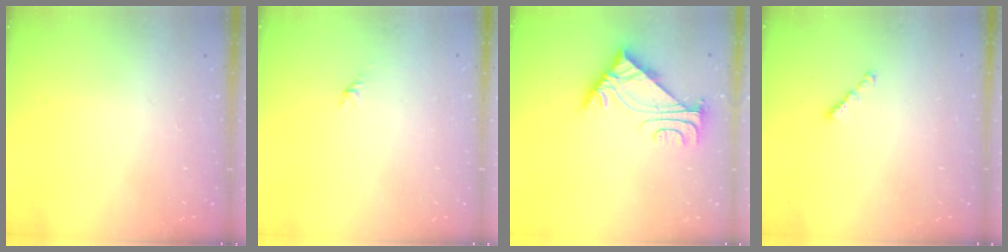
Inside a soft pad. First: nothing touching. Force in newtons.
{"total": 1.7, "press": 1.6, "slide": 0.7}
{"total": 5.0, "press": 4.9, "slide": 0.9}
{"total": 1.1, "press": 1.0, "slide": 0.4}